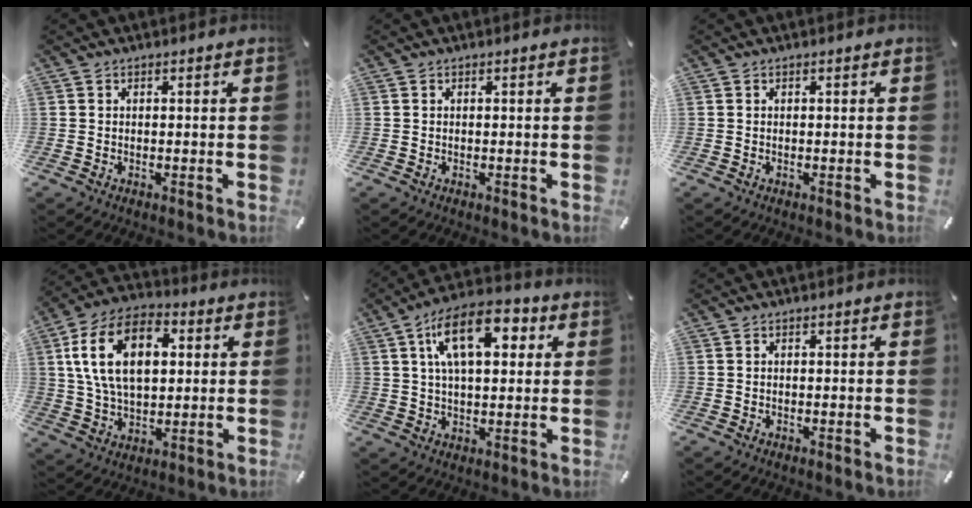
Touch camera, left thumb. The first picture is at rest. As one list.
[{"total": 0.0}, {"total": 0.0}, {"total": 16.8, "force": [4.1, 10.7, 12.3], "torque": [-0.255, 0.009, 0.067]}, {"total": 13.9, "force": [5.2, 6.9, 10.9], "torque": [-0.180, -0.002, 0.087]}, {"total": 0.0}]